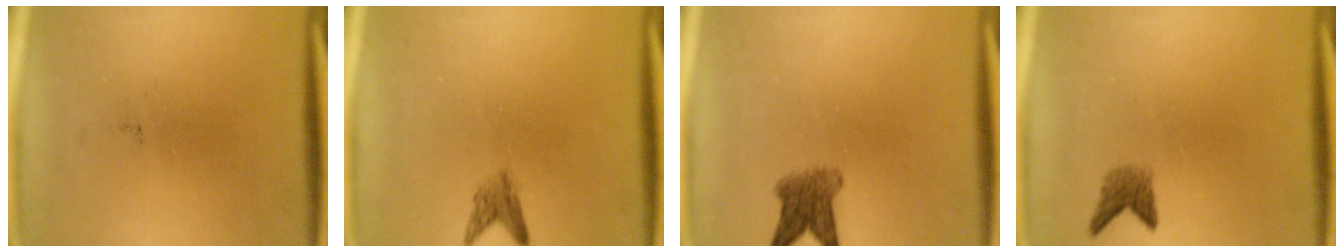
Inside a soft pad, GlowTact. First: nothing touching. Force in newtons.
{"total": 2.0}
{"total": 4.3}
{"total": 2.0}